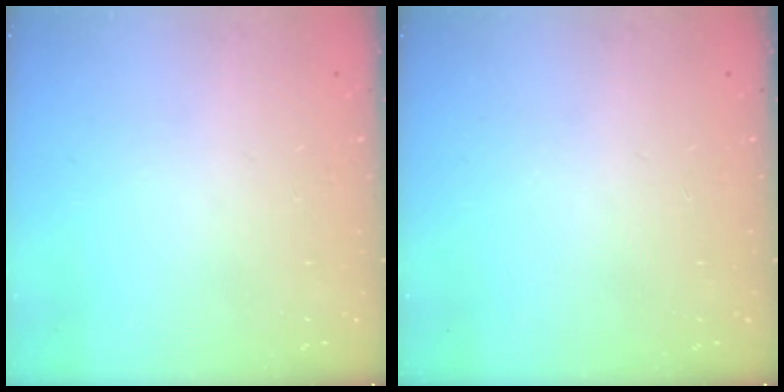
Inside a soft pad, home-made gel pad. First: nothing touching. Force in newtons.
{"total": 0.0}